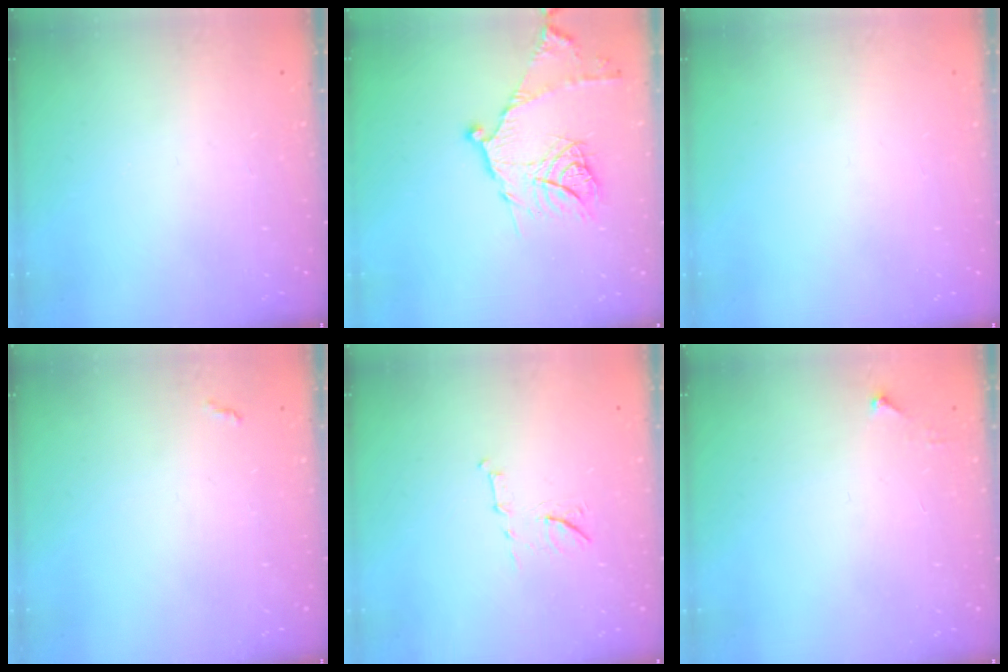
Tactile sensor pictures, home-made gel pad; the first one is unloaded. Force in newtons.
{"total": 15.0, "press": 14.9, "slide": 1.2}
{"total": 0.0}
{"total": 3.2, "press": 3.2, "slide": 0.5}
{"total": 7.2, "press": 7.0, "slide": 1.5}
{"total": 3.5, "press": 3.4, "slide": 0.4}